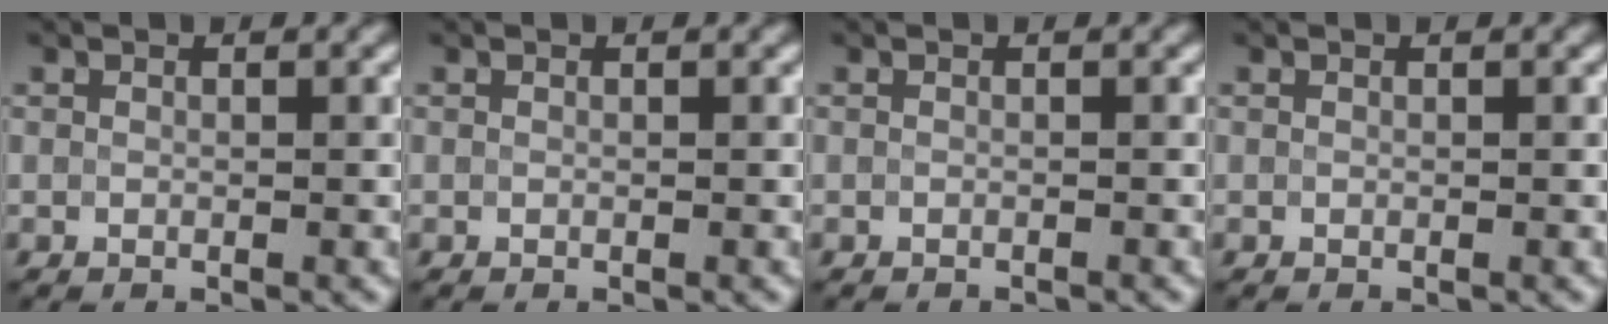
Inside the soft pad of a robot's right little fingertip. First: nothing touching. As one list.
[{"total": 0.0}, {"total": 0.8, "force": [-0.8, 0.0, 0.1], "torque": [0.003, -0.003, -0.014]}, {"total": 0.0}]